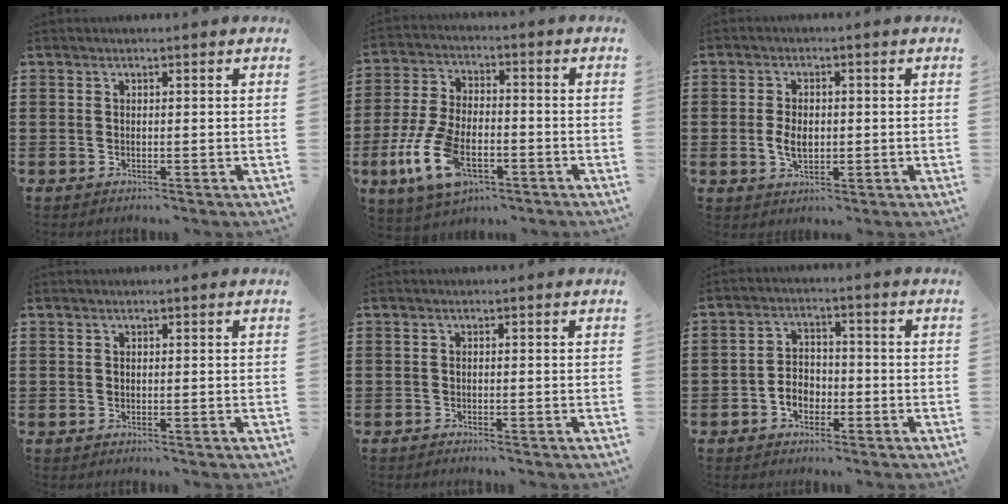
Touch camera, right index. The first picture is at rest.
{"total": 11.2, "force": [-4.9, 5.5, 8.5], "torque": [-0.209, -0.007, -0.095]}
{"total": 4.0, "force": [-0.4, 2.5, 3.1], "torque": [-0.066, 0.005, -0.010]}
{"total": 0.0}
{"total": 0.6, "force": [-0.6, -0.1, 0.1], "torque": [-0.003, -0.003, -0.013]}
{"total": 3.7, "force": [-1.8, 2.7, 1.8], "torque": [-0.039, 0.007, -0.036]}